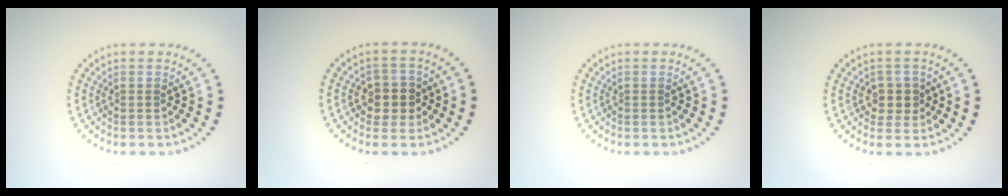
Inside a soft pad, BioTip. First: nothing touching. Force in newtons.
{"total": 2.8, "press": 2.7, "slide": 0.9}
{"total": 0.0}
{"total": 2.1, "press": 1.9, "slide": 0.9}